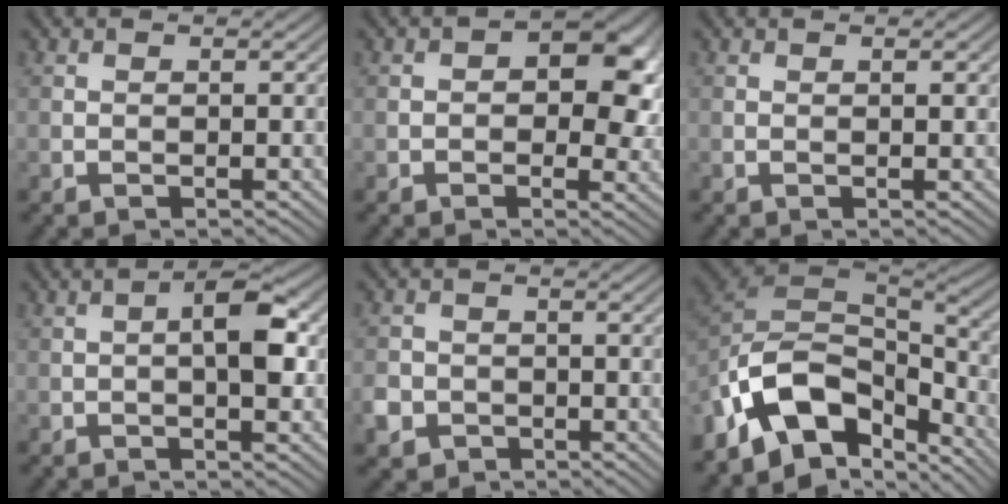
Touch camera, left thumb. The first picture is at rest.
{"total": 7.5, "force": [1.2, 4.6, 5.8], "torque": [-0.064, 0.003, 0.011]}
{"total": 0.7, "force": [0.3, 0.0, 0.6], "torque": [-0.012, 0.001, 0.005]}
{"total": 4.2, "force": [-0.2, 1.3, 4.0], "torque": [-0.064, 0.013, -0.011]}
{"total": 3.3, "force": [-1.7, 2.6, 1.0], "torque": [-0.029, -0.008, -0.038]}
{"total": 15.1, "force": [-7.7, 8.4, 9.9], "torque": [-0.233, -0.011, -0.138]}